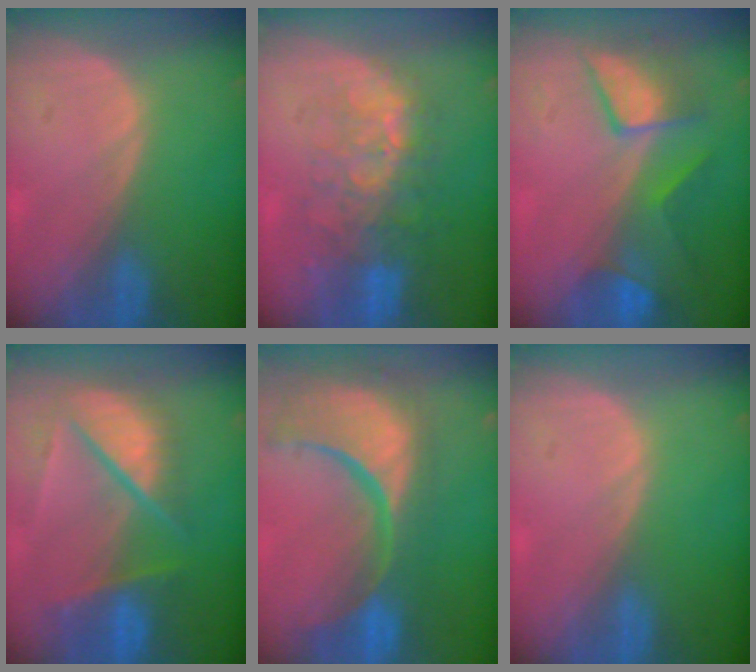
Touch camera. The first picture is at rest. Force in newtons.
{"total": 10.0, "press": 8.4, "slide": 5.3}
{"total": 7.5, "press": 7.2, "slide": 2.0}
{"total": 9.7, "press": 8.3, "slide": 5.0}
{"total": 15.4, "press": 12.1, "slide": 9.6}
{"total": 0.0}